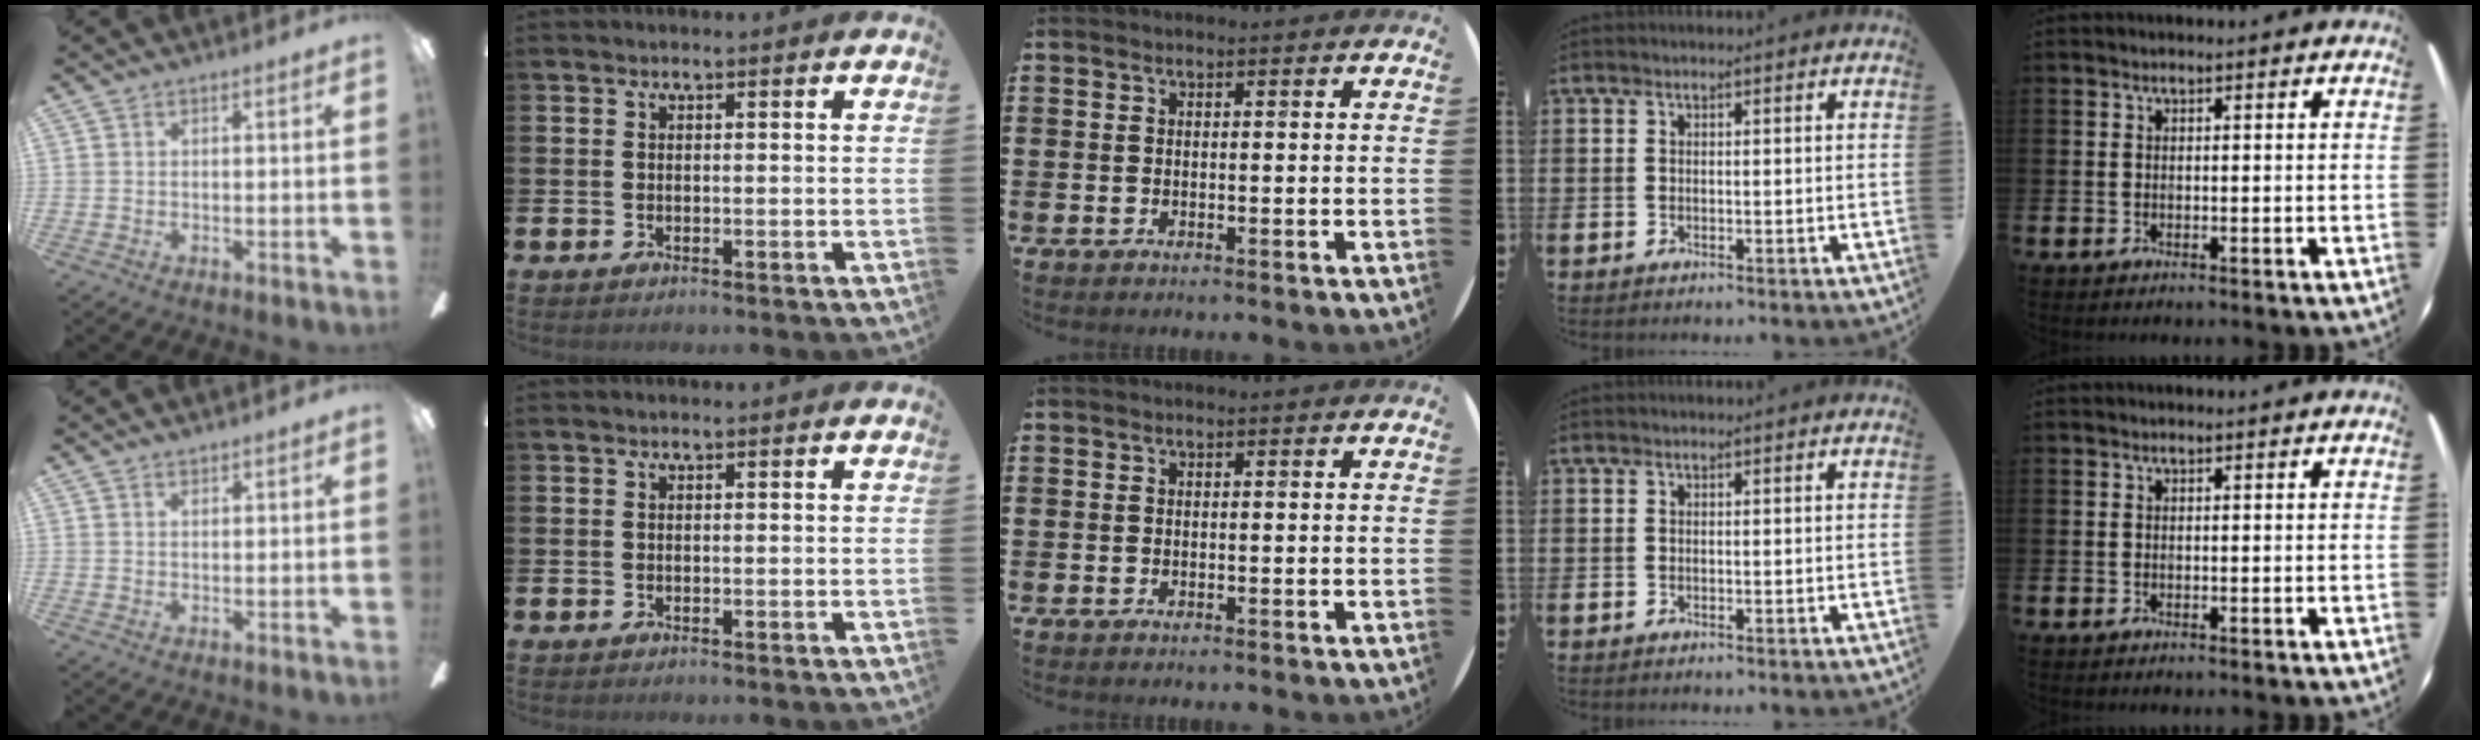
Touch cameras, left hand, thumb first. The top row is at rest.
{"thumb": {"total": 0.8, "force": [0.7, 0.4, 0.2], "torque": [-0.005, 0.000, 0.014]}}